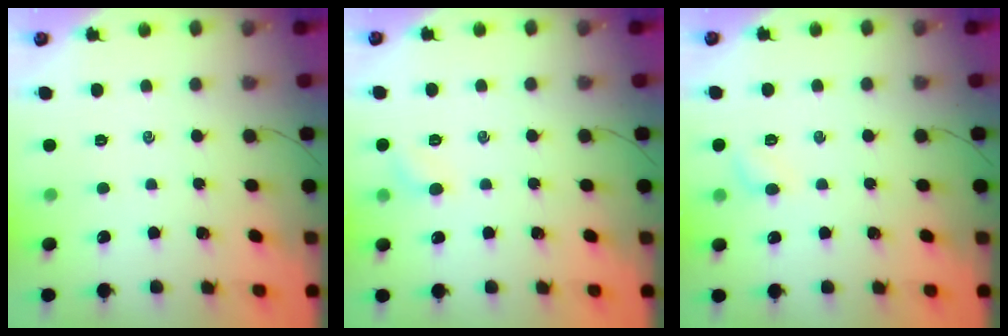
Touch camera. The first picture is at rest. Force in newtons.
{"total": 5.0, "press": 4.7, "slide": 1.5}
{"total": 6.0, "press": 5.9, "slide": 1.1}